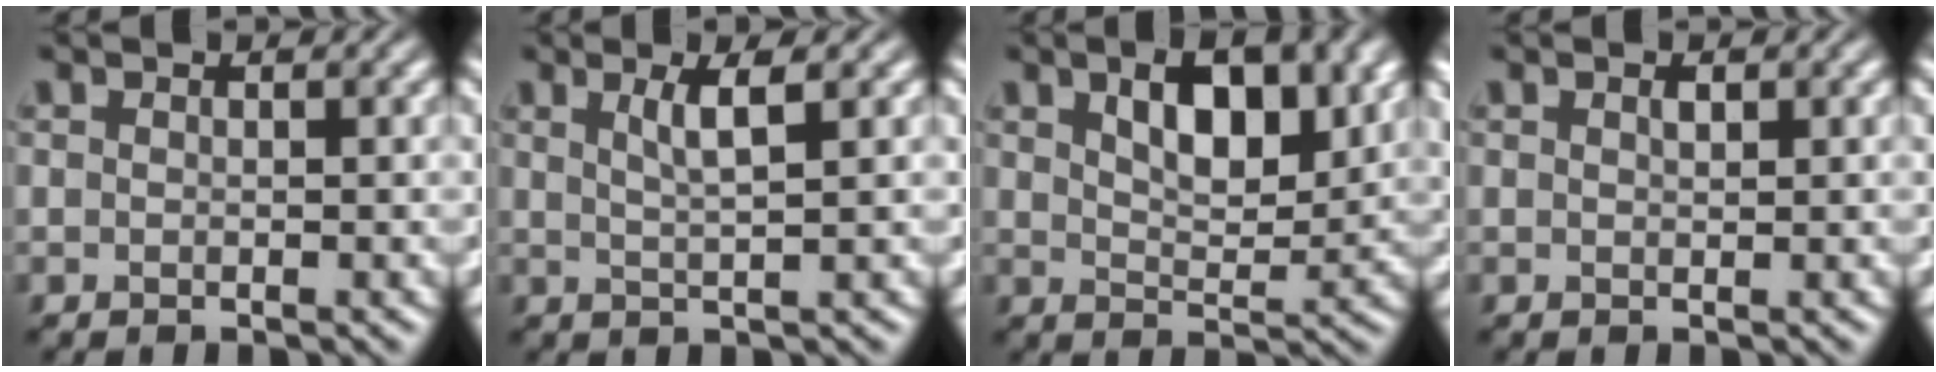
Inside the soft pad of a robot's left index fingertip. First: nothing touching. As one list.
[{"total": 2.7, "force": [1.2, 0.6, 2.3], "torque": [-0.034, 0.002, 0.018]}, {"total": 6.1, "force": [2.7, 2.6, 4.8], "torque": [-0.078, 0.001, 0.043]}, {"total": 0.7, "force": [0.4, 0.3, 0.5], "torque": [-0.010, 0.000, 0.006]}]